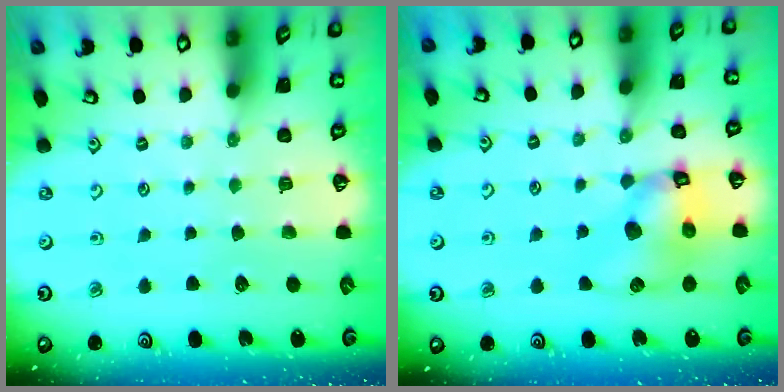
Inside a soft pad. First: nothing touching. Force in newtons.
{"total": 11.8, "press": 11.7, "slide": 1.6}